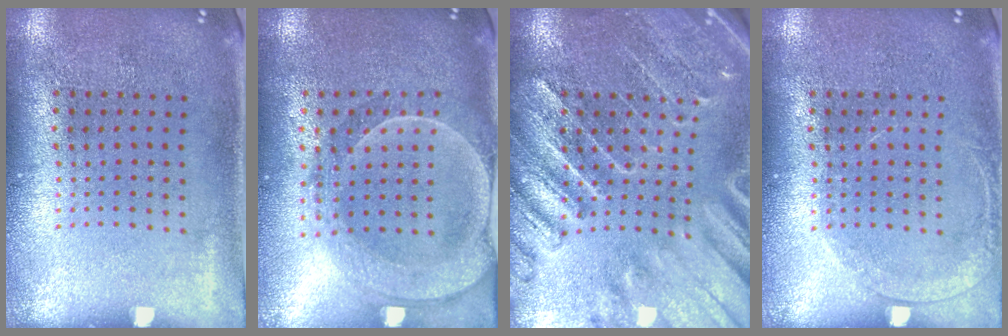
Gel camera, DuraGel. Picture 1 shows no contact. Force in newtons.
{"total": 2.2, "press": 2.1, "slide": 0.9}
{"total": 3.1, "press": 3.0, "slide": 1.0}
{"total": 1.2, "press": 1.1, "slide": 0.1}